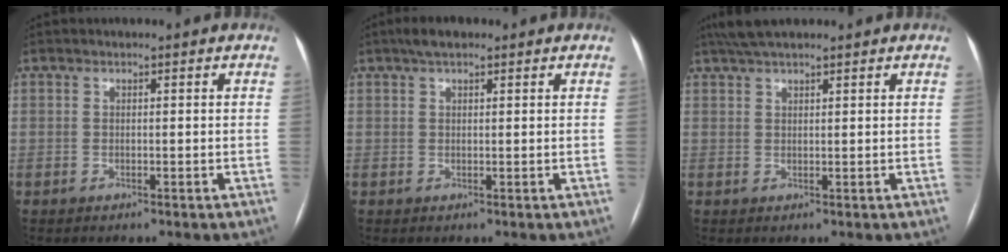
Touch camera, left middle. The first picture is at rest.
{"total": 3.0, "force": [2.1, 1.0, 1.8], "torque": [-0.038, 0.016, 0.036]}
{"total": 5.3, "force": [4.4, 0.8, 2.8], "torque": [-0.053, 0.032, 0.080]}